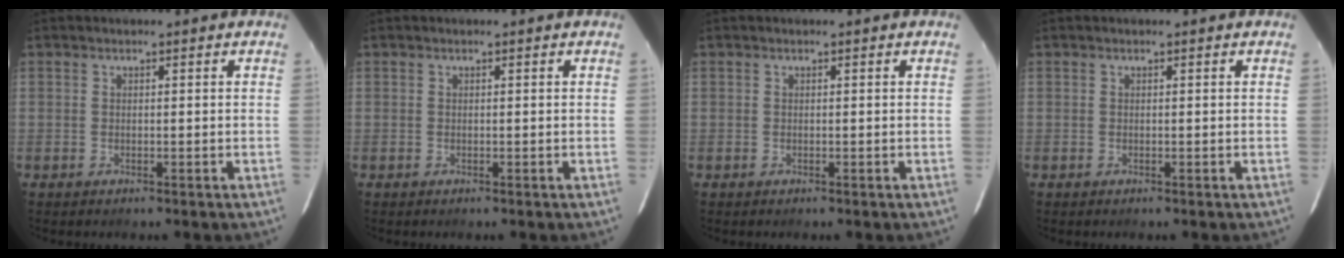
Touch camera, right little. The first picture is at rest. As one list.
[{"total": 0.0}, {"total": 0.0}, {"total": 0.0}]